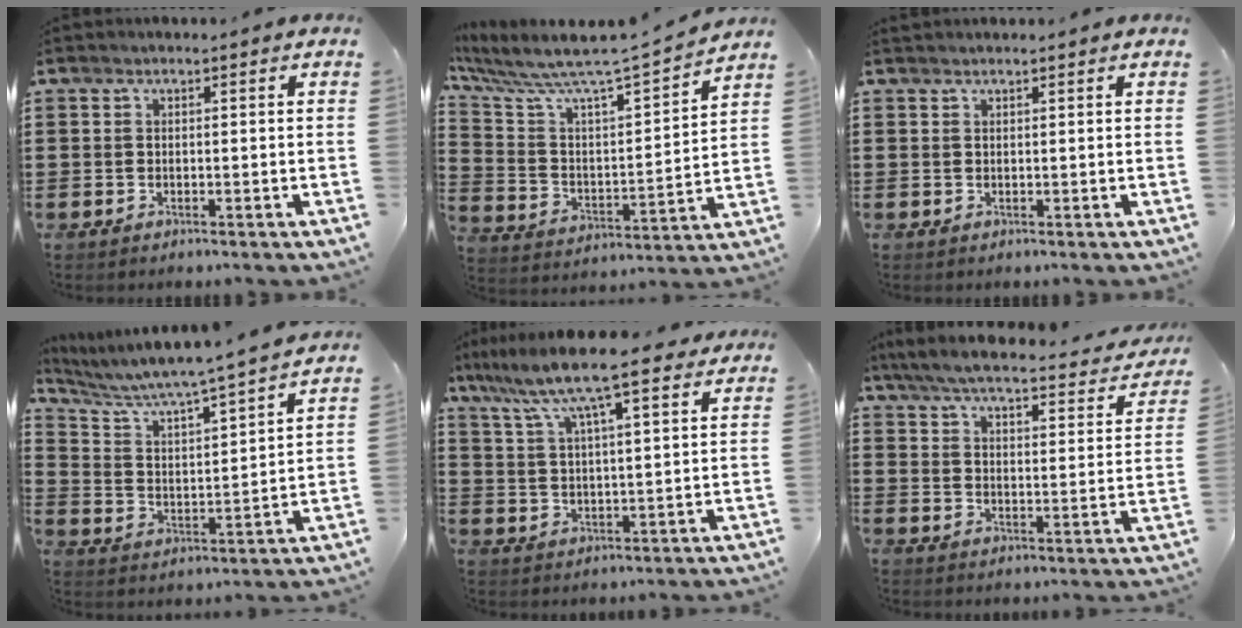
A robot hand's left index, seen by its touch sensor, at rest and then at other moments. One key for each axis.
{"total": 6.5, "fx": 5.9, "fy": 0.0, "fz": 2.8, "tx": -0.089, "ty": -0.062, "tz": 0.088}
{"total": 0.6, "fx": 0.6, "fy": 0.2, "fz": 0.0, "tx": -0.001, "ty": 0.000, "tz": 0.013}
{"total": 5.3, "fx": 4.9, "fy": -0.4, "fz": 2.0, "tx": -0.065, "ty": -0.042, "tz": 0.072}
{"total": 10.0, "fx": 7.8, "fy": 1.0, "fz": 6.2, "tx": -0.146, "ty": -0.026, "tz": 0.133}
{"total": 5.5, "fx": 5.0, "fy": 0.1, "fz": 2.3, "tx": -0.068, "ty": -0.034, "tz": 0.081}